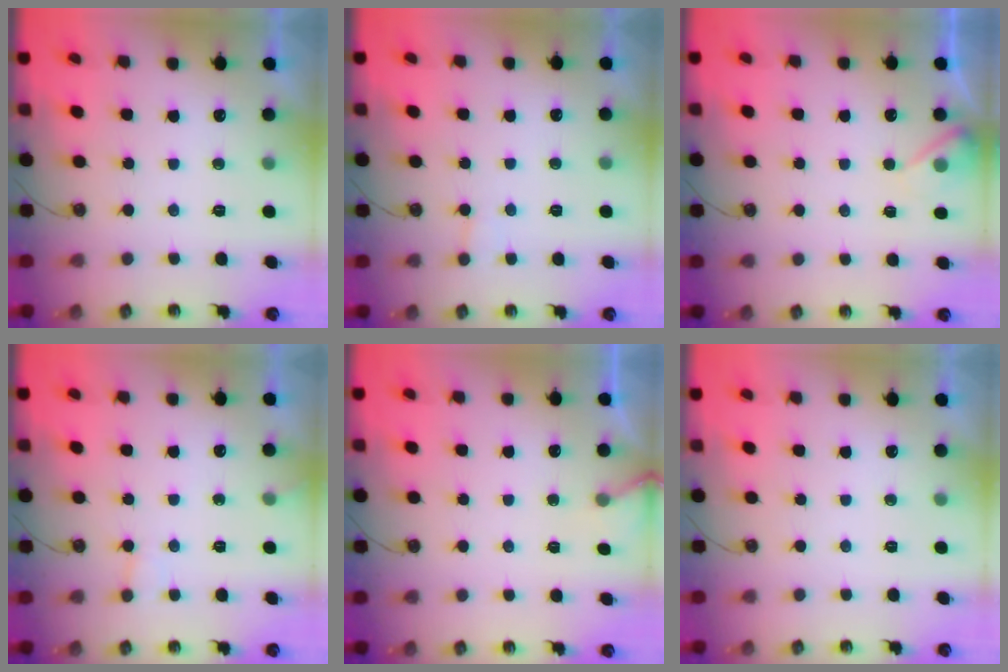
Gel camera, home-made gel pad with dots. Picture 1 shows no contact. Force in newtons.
{"total": 4.7, "press": 4.6, "slide": 0.4}
{"total": 6.3, "press": 6.3, "slide": 0.6}
{"total": 5.3, "press": 5.3, "slide": 0.3}
{"total": 4.5, "press": 4.5, "slide": 0.4}
{"total": 0.0}